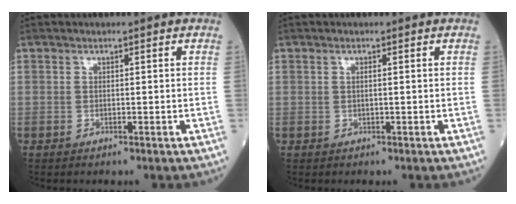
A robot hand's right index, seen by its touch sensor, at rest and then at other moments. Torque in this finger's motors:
{"motor_torque": [0.02, 0.02, -0.05, 0.00]}